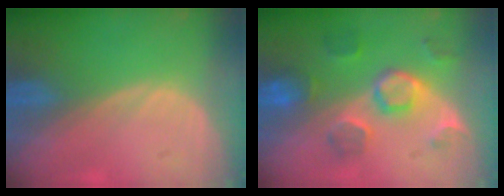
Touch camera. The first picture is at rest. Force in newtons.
{"total": 8.6, "press": 7.8, "slide": 3.6}